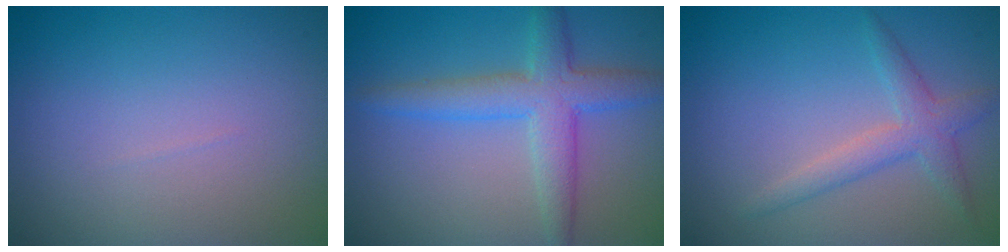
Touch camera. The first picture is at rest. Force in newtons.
{"total": 4.5, "press": 4.5, "slide": 0.2}
{"total": 2.5, "press": 2.5, "slide": 0.1}